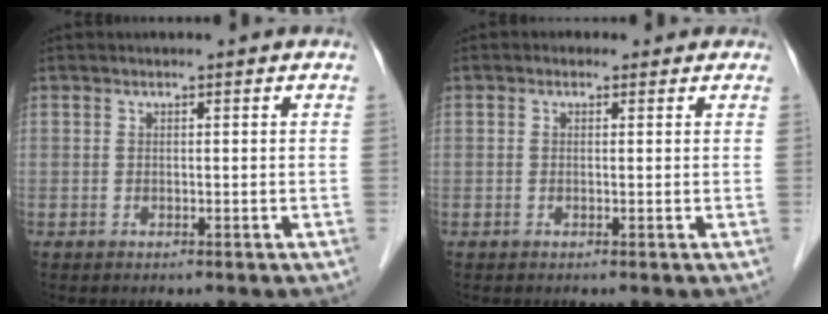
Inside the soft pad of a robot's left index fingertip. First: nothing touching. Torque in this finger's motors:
{"motor_torque": [1.04, -1.10, 0.10, 0.00]}